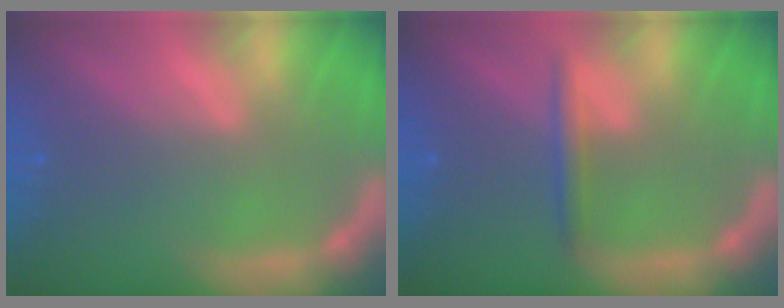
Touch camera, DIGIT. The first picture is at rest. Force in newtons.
{"total": 1.9}